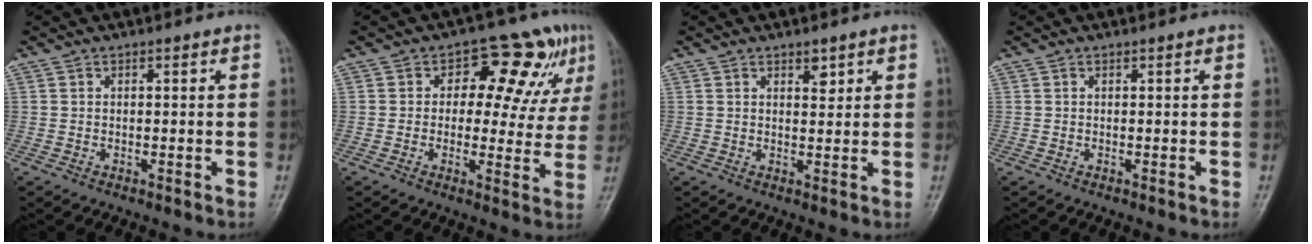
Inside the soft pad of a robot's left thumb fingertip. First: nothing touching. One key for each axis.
{"total": 12.5, "fx": 4.8, "fy": 7.2, "fz": 9.1, "tx": -0.059, "ty": 0.001, "tz": 0.056}
{"total": 2.3, "fx": 1.5, "fy": 1.2, "fz": 1.4, "tx": -0.010, "ty": -0.009, "tz": 0.024}
{"total": 0.0}